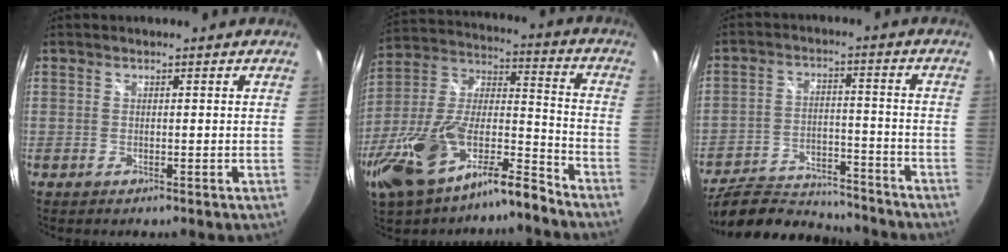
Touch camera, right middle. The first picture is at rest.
{"total": 20.2, "force": [-14.3, 6.0, 13.0], "torque": [-0.261, -0.015, -0.263]}
{"total": 17.3, "force": [-15.4, 4.5, 6.3], "torque": [-0.129, -0.009, -0.233]}